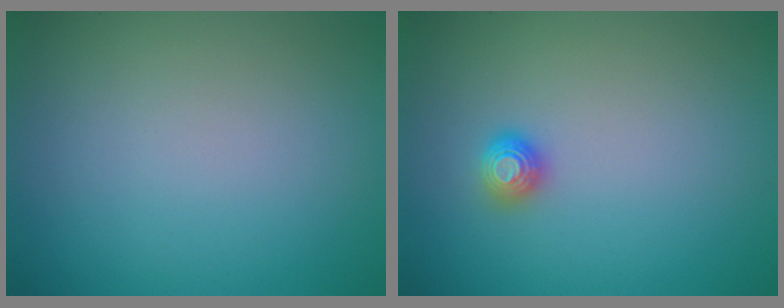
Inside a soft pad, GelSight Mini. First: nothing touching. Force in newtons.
{"total": 1.1, "press": 1.1, "slide": 0.2}